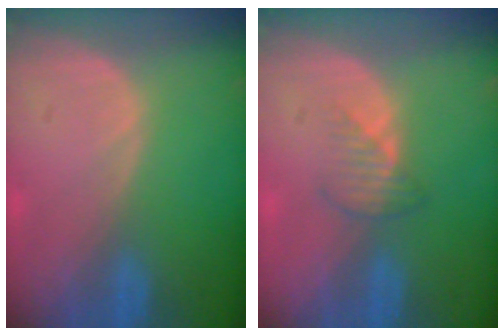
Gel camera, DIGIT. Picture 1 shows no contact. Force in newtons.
{"total": 2.5, "press": 2.5, "slide": 0.2}